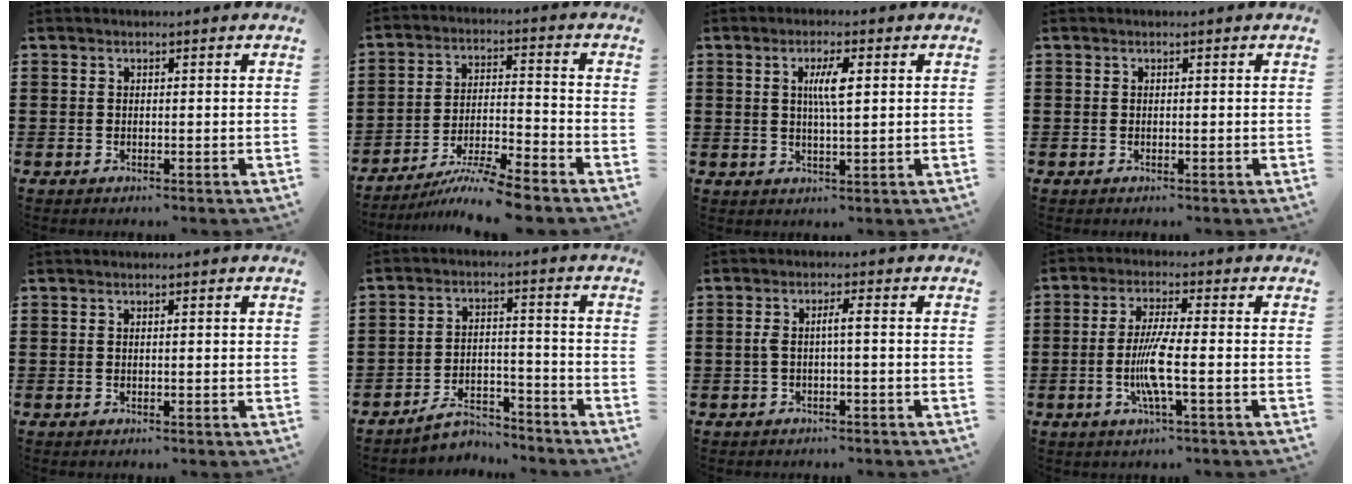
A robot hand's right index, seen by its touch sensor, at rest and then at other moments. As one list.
[{"total": 8.0, "force": [-7.2, -0.1, 3.5], "torque": [-0.063, 0.002, -0.139]}, {"total": 4.3, "force": [1.0, 0.9, 4.1], "torque": [-0.083, 0.005, 0.013]}, {"total": 0.0}, {"total": 0.6, "force": [0.1, 0.0, 0.6], "torque": [-0.009, -0.001, 0.002]}, {"total": 5.5, "force": [-5.1, 1.3, 1.5], "torque": [-0.036, 0.005, -0.102]}, {"total": 2.6, "force": [-0.4, 0.2, 2.6], "torque": [-0.057, -0.002, -0.012]}, {"total": 6.9, "force": [-1.6, 0.6, 6.7], "torque": [-0.143, -0.016, -0.038]}]